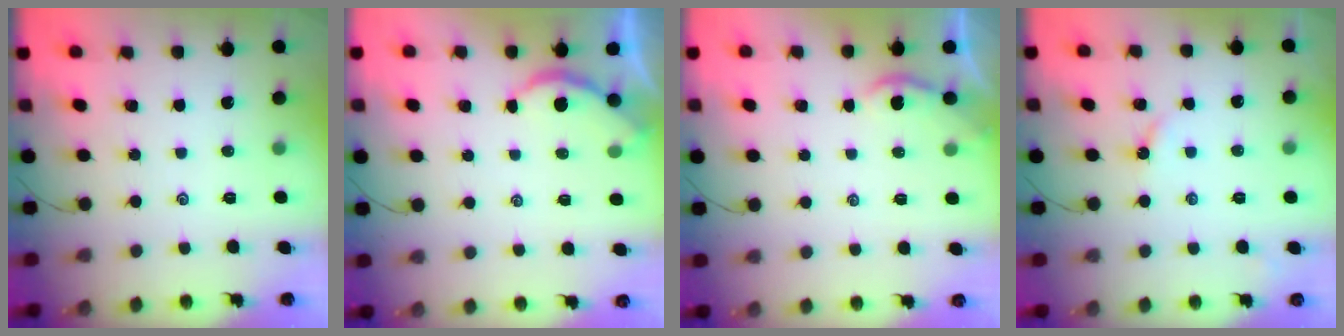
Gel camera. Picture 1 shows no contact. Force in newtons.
{"total": 1.9, "press": 1.9, "slide": 0.4}
{"total": 2.0, "press": 1.9, "slide": 0.4}
{"total": 2.7, "press": 2.7, "slide": 0.4}